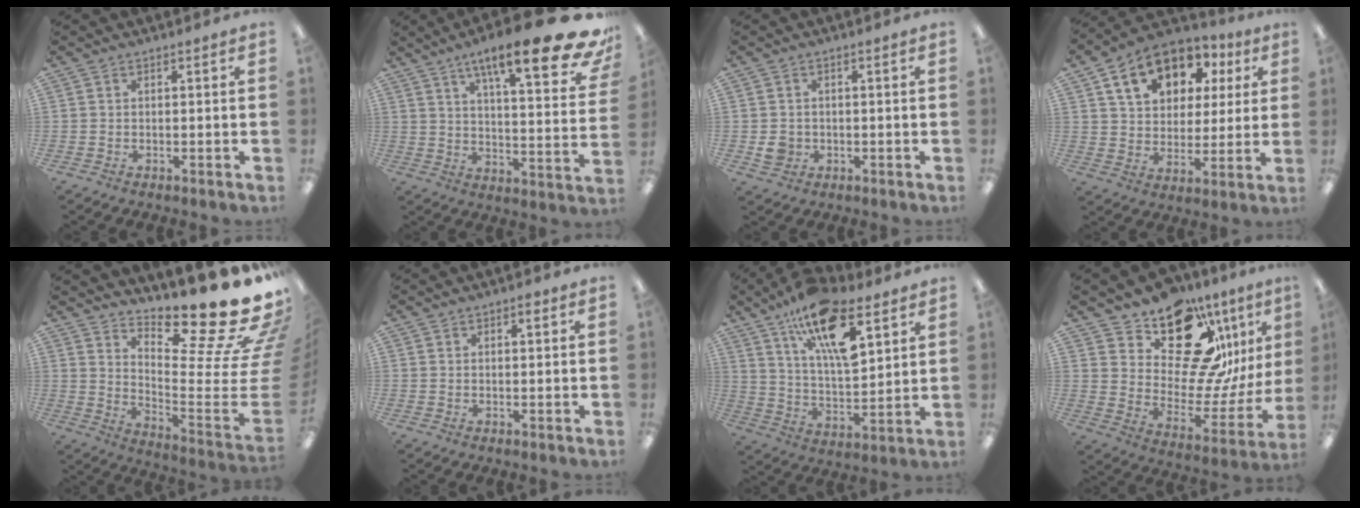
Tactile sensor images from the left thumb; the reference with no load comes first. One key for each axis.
{"total": 20.4, "fx": 13.4, "fy": 4.2, "fz": 14.8, "tx": -0.218, "ty": -0.086, "tz": 0.206}
{"total": 3.8, "fx": -0.5, "fy": 3.5, "fz": 1.3, "tx": -0.007, "ty": 0.002, "tz": -0.009}
{"total": 15.1, "fx": 8.6, "fy": 10.4, "fz": 6.7, "tx": -0.119, "ty": -0.031, "tz": 0.159}
{"total": 20.9, "fx": 17.5, "fy": 2.5, "fz": 11.2, "tx": -0.125, "ty": -0.160, "tz": 0.269}
{"total": 1.8, "fx": 1.2, "fy": 1.1, "fz": 0.9, "tx": -0.011, "ty": 0.001, "tz": 0.019}
{"total": 19.3, "fx": 10.9, "fy": 7.9, "fz": 13.8, "tx": -0.223, "ty": -0.049, "tz": 0.182}
{"total": 20.6, "fx": 14.5, "fy": 10.1, "fz": 10.5, "tx": -0.144, "ty": -0.120, "tz": 0.253}